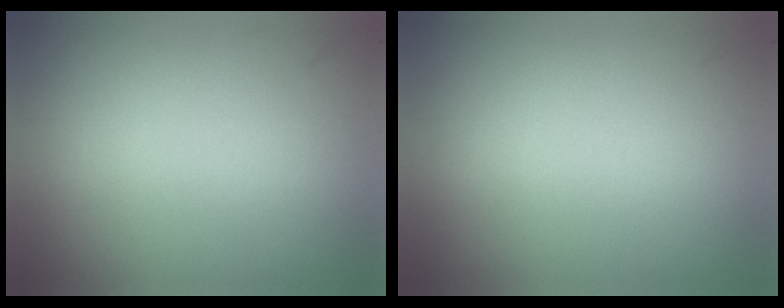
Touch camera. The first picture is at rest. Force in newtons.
{"total": 0.0}